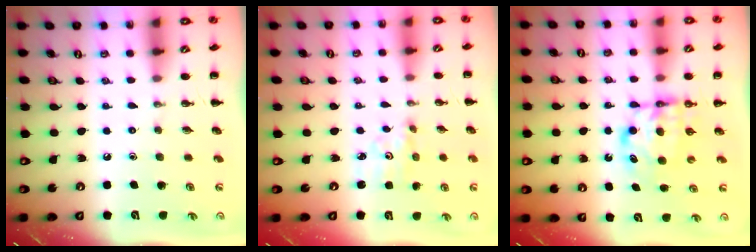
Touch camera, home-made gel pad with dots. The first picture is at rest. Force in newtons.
{"total": 2.9, "press": 2.8, "slide": 0.7}
{"total": 6.4, "press": 6.4, "slide": 0.4}